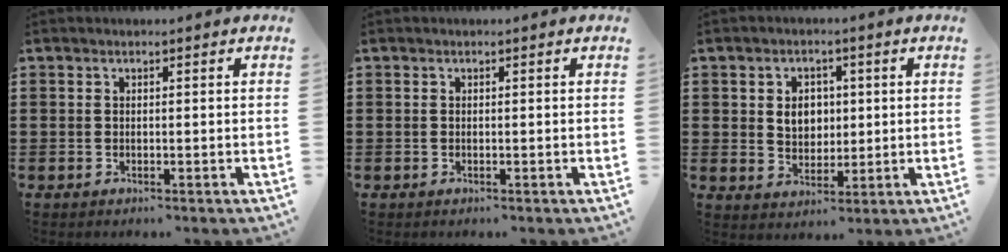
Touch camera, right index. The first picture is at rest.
{"total": 0.0}
{"total": 4.4, "force": [0.6, 3.6, 2.5], "torque": [-0.053, 0.009, 0.006]}